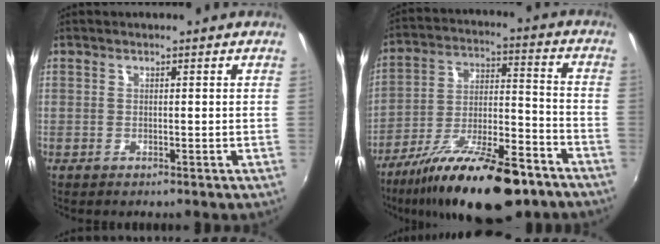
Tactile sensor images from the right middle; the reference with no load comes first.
{"total": 22.2, "force": [-15.3, 6.4, 14.8], "torque": [-0.263, -0.029, -0.241]}